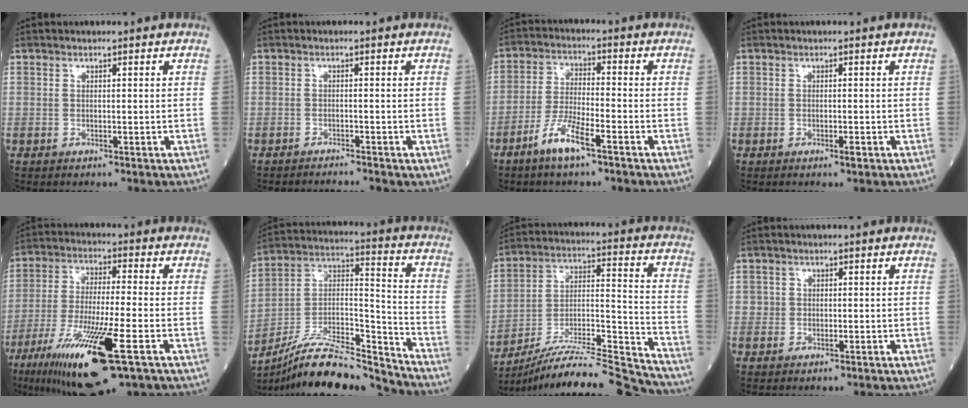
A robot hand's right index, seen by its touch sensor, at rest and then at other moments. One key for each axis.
{"total": 2.1, "fx": -2.0, "fy": -0.4, "fz": 0.3, "tx": -0.006, "ty": -0.009, "tz": -0.030}
{"total": 6.7, "fx": -4.2, "fy": 0.8, "fz": 5.2, "tx": -0.111, "ty": -0.005, "tz": -0.083}
{"total": 0.7, "fx": -0.4, "fy": 0.1, "fz": 0.6, "tx": -0.008, "ty": 0.000, "tz": -0.006}
{"total": 17.9, "fx": -8.7, "fy": 2.0, "fz": 15.5, "tx": -0.293, "ty": -0.043, "tz": -0.149}
{"total": 19.0, "fx": -17.4, "fy": 2.1, "fz": 7.3, "tx": -0.141, "ty": 0.028, "tz": -0.306}
{"total": 22.5, "fx": -21.2, "fy": -0.1, "fz": 7.6, "tx": -0.127, "ty": 0.000, "tz": -0.341}
{"total": 1.3, "fx": -0.1, "fy": 1.2, "fz": 0.6, "tx": -0.008, "ty": 0.000, "tz": -0.002}